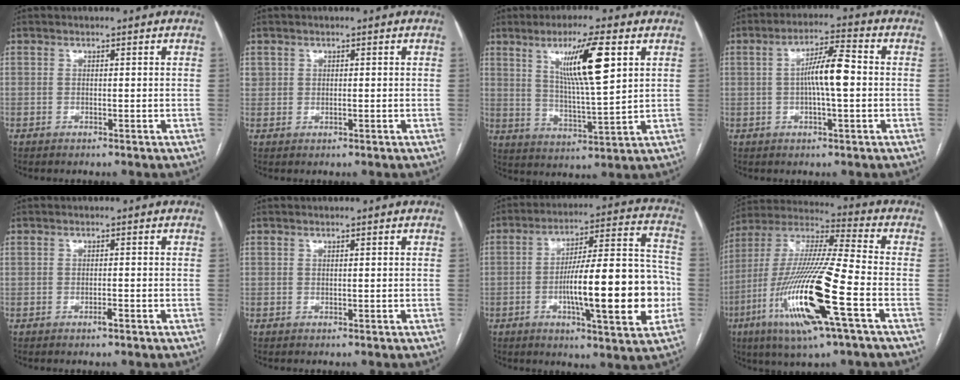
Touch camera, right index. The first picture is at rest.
{"total": 1.3, "force": [0.2, 1.2, 0.6], "torque": [-0.014, 0.008, 0.008]}
{"total": 11.6, "force": [4.6, 0.8, 10.6], "torque": [-0.186, -0.002, 0.081]}
{"total": 7.4, "force": [0.0, 1.0, 7.4], "torque": [-0.134, 0.014, -0.006]}
{"total": 1.0, "force": [-0.6, 0.1, 0.8], "torque": [-0.015, 0.000, -0.009]}
{"total": 0.0}
{"total": 19.9, "force": [-4.1, 3.2, 19.2], "torque": [-0.279, 0.017, -0.057]}
{"total": 21.2, "force": [-7.8, 1.5, 19.7], "torque": [-0.422, -0.029, -0.149]}